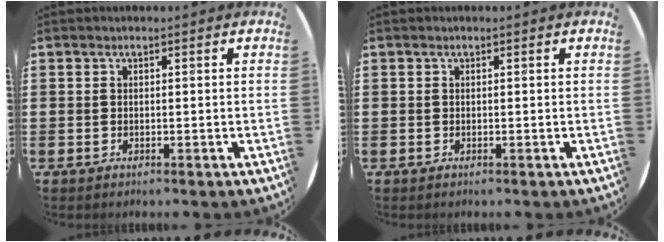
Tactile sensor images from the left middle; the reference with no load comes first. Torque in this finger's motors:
{"motor_torque": [-0.14, 0.05, 0.00, 0.00]}